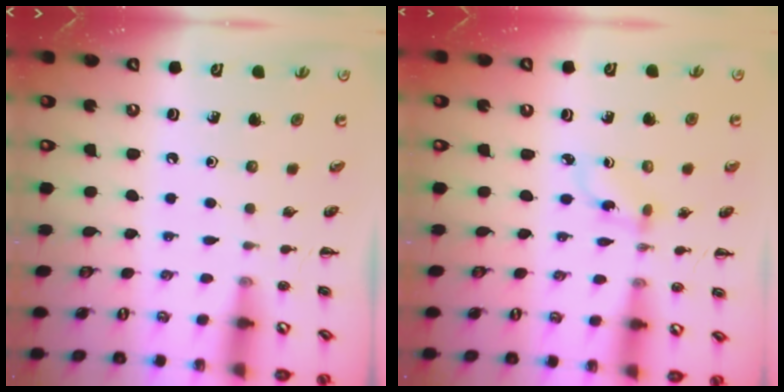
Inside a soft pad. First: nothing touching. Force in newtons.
{"total": 2.2, "press": 2.0, "slide": 1.0}